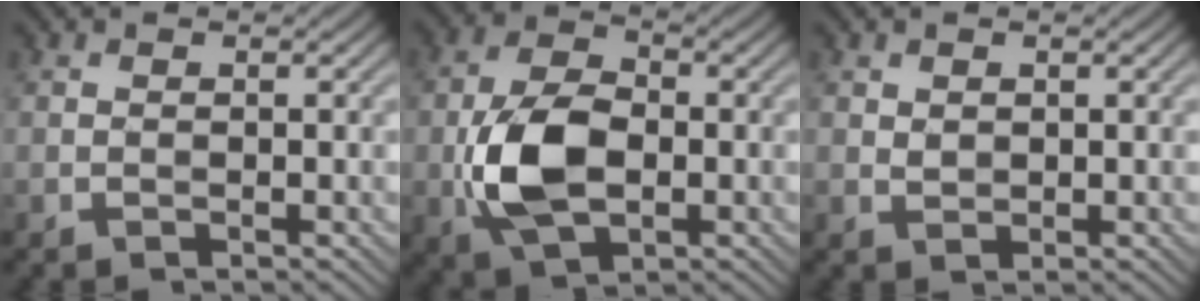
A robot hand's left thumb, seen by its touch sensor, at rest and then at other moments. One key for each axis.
{"total": 9.7, "fx": -1.9, "fy": 5.8, "fz": 7.6, "tx": -0.173, "ty": 0.000, "tz": -0.038}
{"total": 1.1, "fx": 0.5, "fy": 0.8, "fz": 0.5, "tx": -0.018, "ty": -0.001, "tz": 0.013}